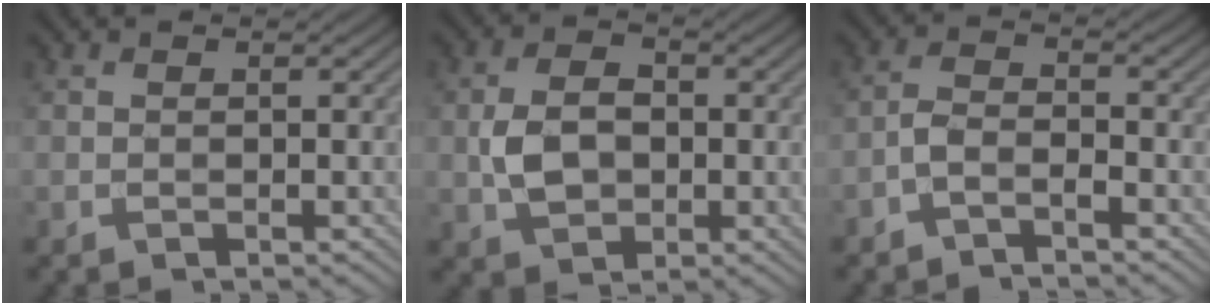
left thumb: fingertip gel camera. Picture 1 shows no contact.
{"total": 5.6, "force": [-0.6, 4.0, 3.9], "torque": [-0.079, -0.005, -0.011]}
{"total": 2.8, "force": [-2.0, 1.0, 1.7], "torque": [-0.036, 0.007, -0.048]}